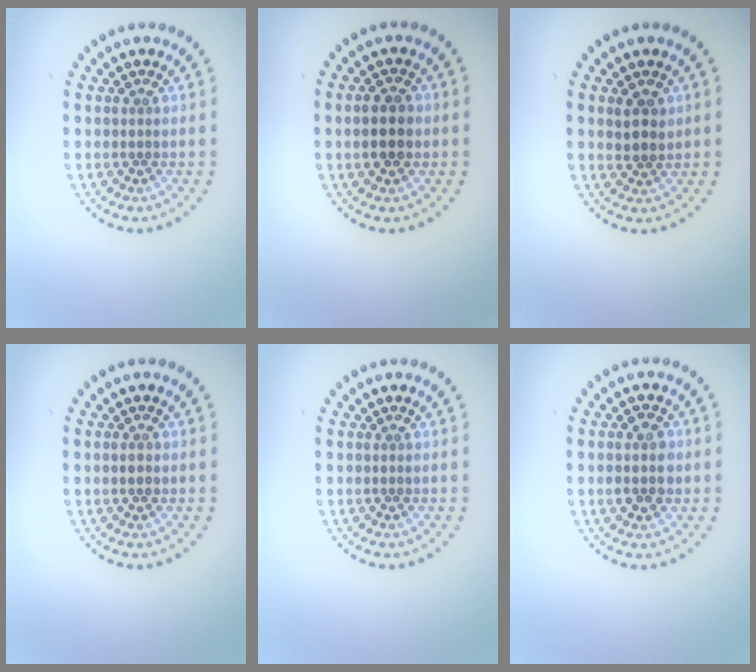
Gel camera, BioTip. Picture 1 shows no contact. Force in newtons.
{"total": 2.7, "press": 2.7, "slide": 0.2}
{"total": 2.1, "press": 1.9, "slide": 0.8}
{"total": 1.0, "press": 1.0, "slide": 0.0}
{"total": 0.0}
{"total": 2.6, "press": 2.6, "slide": 0.2}